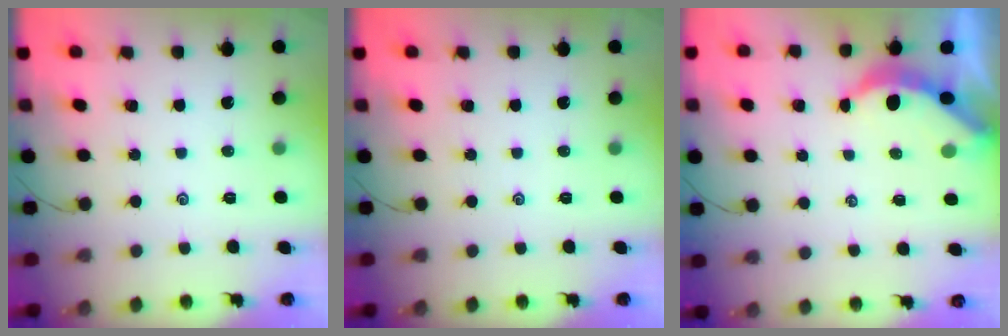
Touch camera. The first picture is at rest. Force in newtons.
{"total": 0.0}
{"total": 3.9, "press": 3.9, "slide": 0.5}